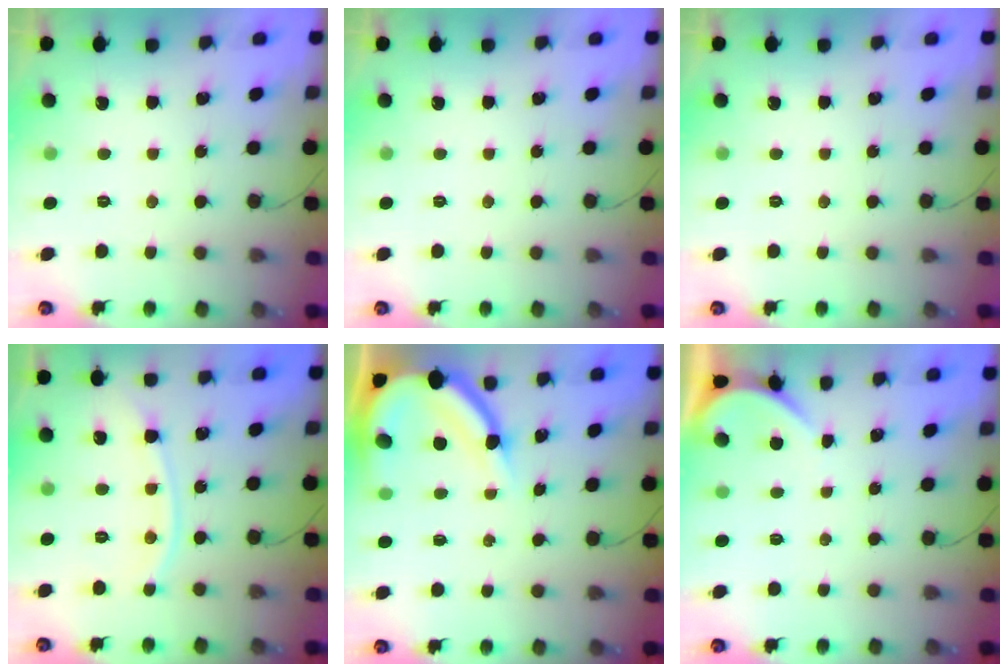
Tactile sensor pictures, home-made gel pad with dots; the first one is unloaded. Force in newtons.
{"total": 0.0}
{"total": 0.0}
{"total": 9.9, "press": 9.8, "slide": 1.3}
{"total": 12.1, "press": 12.0, "slide": 1.0}
{"total": 1.6, "press": 1.6, "slide": 0.2}